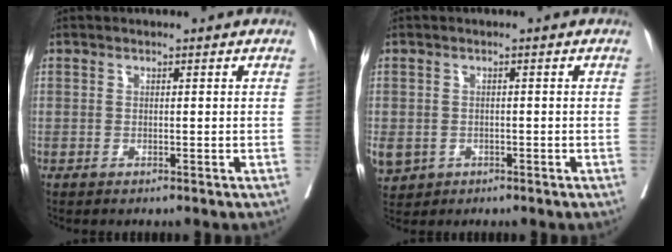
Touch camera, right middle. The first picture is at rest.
{"total": 11.4, "force": [-4.2, 9.7, 4.2], "torque": [-0.138, -0.005, -0.051]}